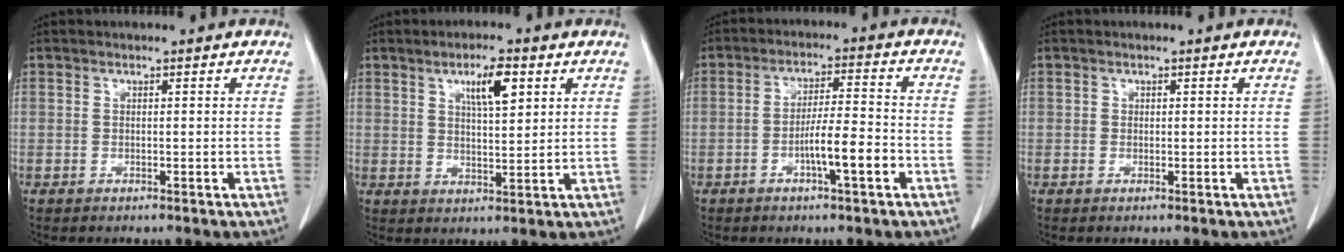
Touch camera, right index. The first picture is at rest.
{"total": 6.7, "force": [3.1, 1.8, 5.6], "torque": [-0.099, 0.002, 0.054]}
{"total": 7.5, "force": [-2.8, 0.8, 6.9], "torque": [-0.122, 0.005, -0.047]}
{"total": 0.6, "force": [0.1, 0.5, 0.2], "torque": [-0.007, 0.007, 0.003]}